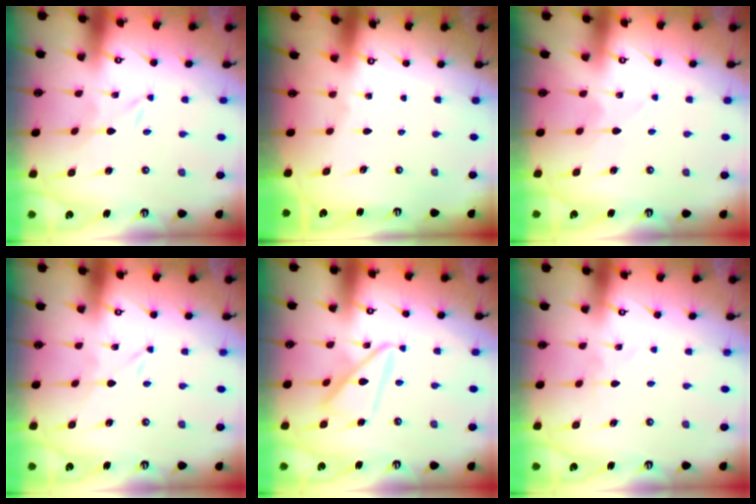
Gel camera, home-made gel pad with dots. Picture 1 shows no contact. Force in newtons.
{"total": 0.0}
{"total": 2.2, "press": 2.2, "slide": 0.3}
{"total": 0.0}
{"total": 13.3, "press": 13.2, "slide": 1.3}
{"total": 2.0, "press": 2.0, "slide": 0.1}